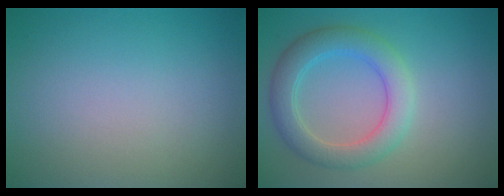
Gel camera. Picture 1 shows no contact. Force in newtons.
{"total": 4.5, "press": 4.5, "slide": 0.1}